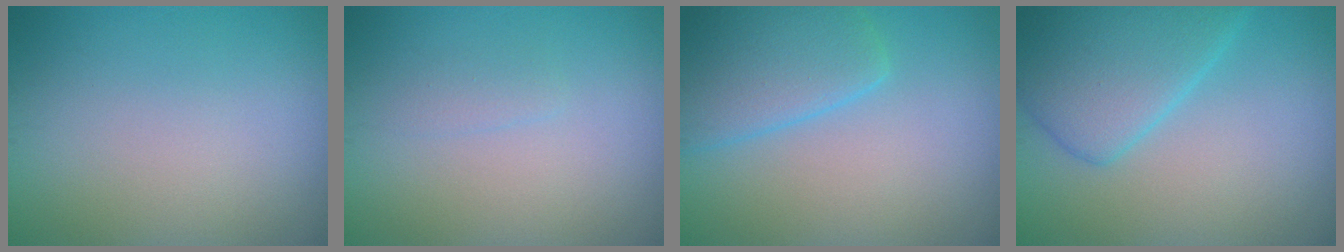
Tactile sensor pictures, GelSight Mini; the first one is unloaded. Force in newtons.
{"total": 0.8, "press": 0.8, "slide": 0.1}
{"total": 5.3, "press": 5.3, "slide": 0.2}
{"total": 6.2, "press": 6.2, "slide": 0.2}